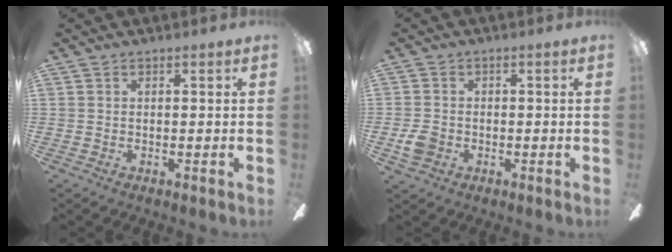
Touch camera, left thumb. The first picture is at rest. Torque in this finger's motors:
{"motor_torque": [-0.02, 0.02, 0.11, -0.11, 0.01]}